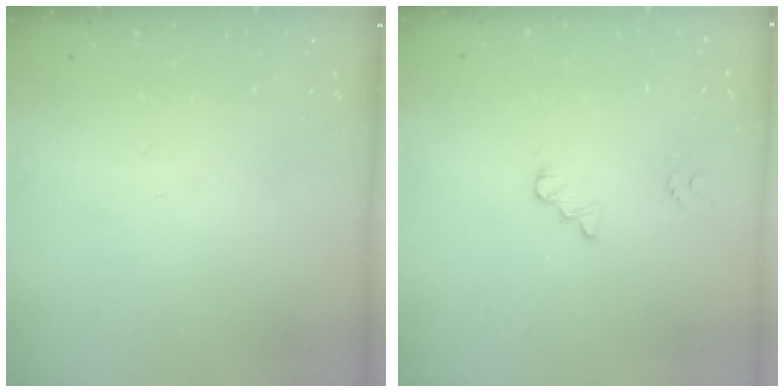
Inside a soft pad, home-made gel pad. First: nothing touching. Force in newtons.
{"total": 1.1, "press": 1.1, "slide": 0.2}